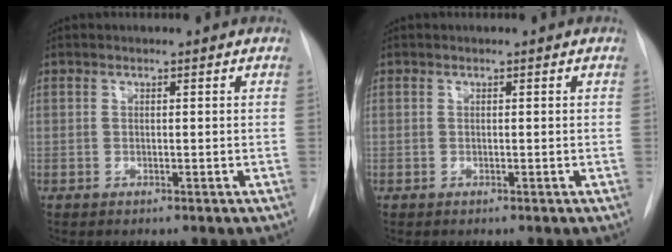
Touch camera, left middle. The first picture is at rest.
{"total": 0.0}